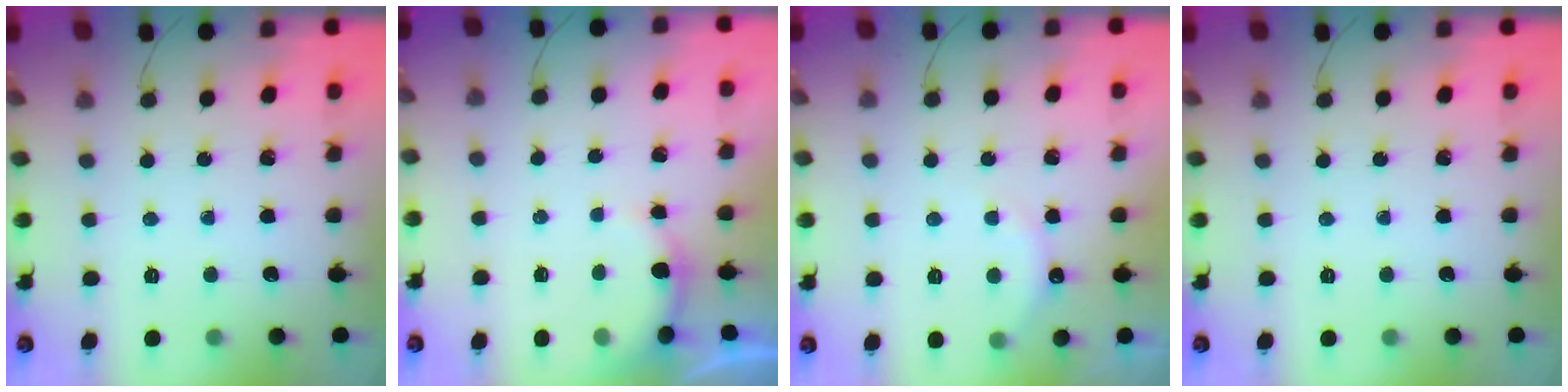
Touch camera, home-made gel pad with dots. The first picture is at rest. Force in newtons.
{"total": 2.7, "press": 2.5, "slide": 0.8}
{"total": 6.1, "press": 6.0, "slide": 0.9}
{"total": 0.0}